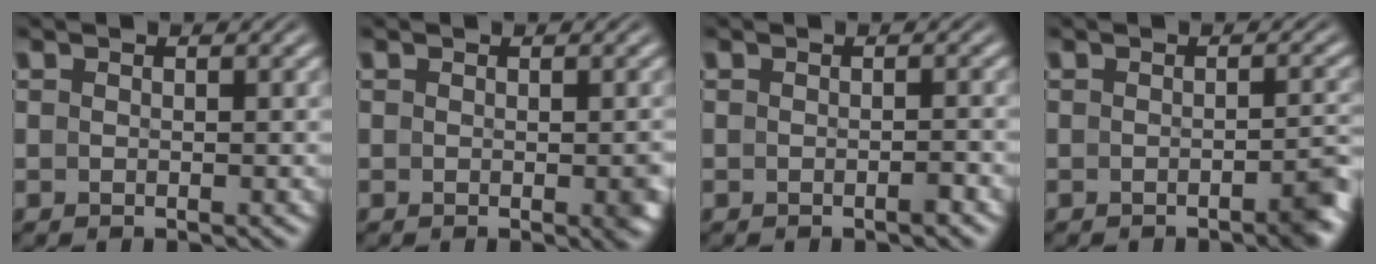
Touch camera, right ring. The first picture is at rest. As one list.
[{"total": 0.9, "force": [-0.2, 0.2, 0.9], "torque": [-0.006, -0.004, -0.002]}, {"total": 0.7, "force": [-0.6, -0.1, 0.3], "torque": [-0.004, 0.004, -0.012]}, {"total": 2.2, "force": [-1.5, 0.2, 1.7], "torque": [-0.018, 0.003, -0.027]}]